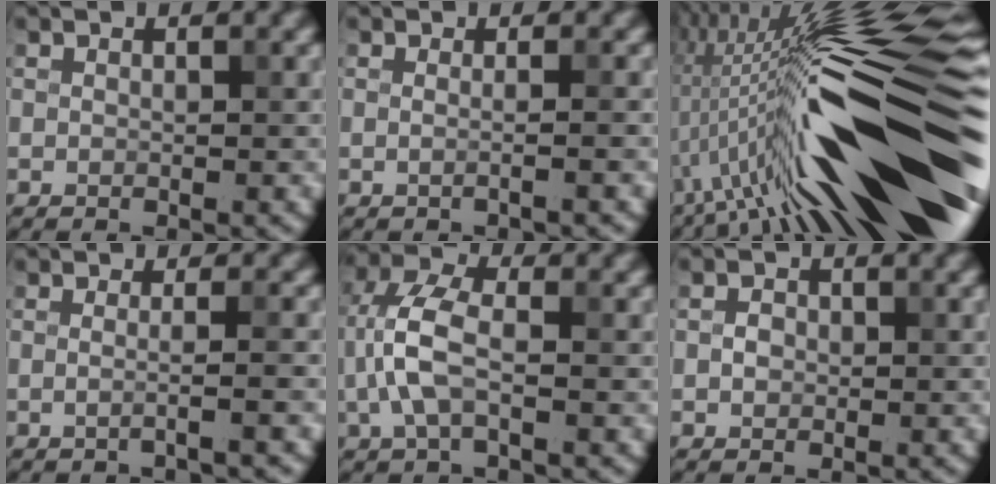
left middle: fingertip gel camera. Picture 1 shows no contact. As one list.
[{"total": 1.8, "force": [-0.1, 0.7, 1.6], "torque": [-0.012, -0.008, -0.018]}, {"total": 18.9, "force": [-3.6, 4.3, 18.0], "torque": [-0.268, 0.033, -0.074]}, {"total": 2.3, "force": [-0.4, 0.7, 2.1], "torque": [-0.021, -0.008, -0.025]}, {"total": 5.1, "force": [-0.7, 2.5, 4.4], "torque": [-0.105, 0.010, -0.022]}, {"total": 1.2, "force": [-0.1, 1.0, 0.6], "torque": [-0.011, 0.000, -0.005]}]